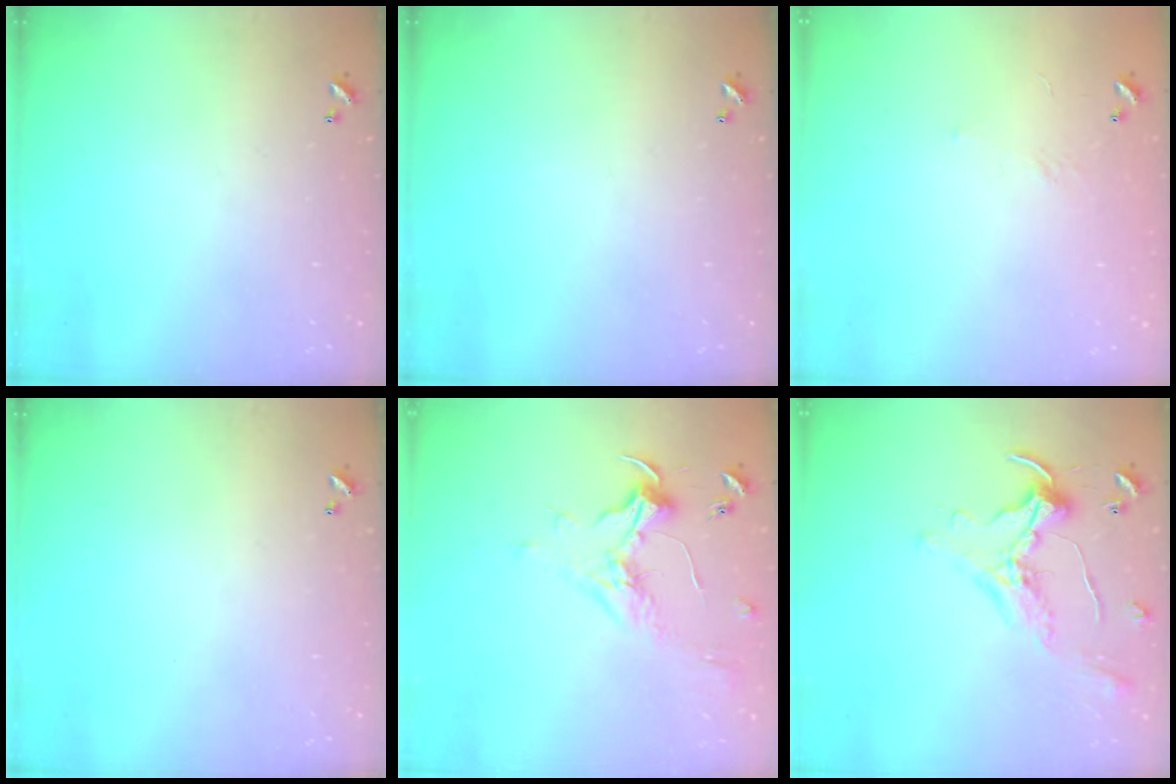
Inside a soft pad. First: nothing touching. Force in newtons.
{"total": 0.0}
{"total": 6.2, "press": 6.2, "slide": 0.8}
{"total": 0.0}
{"total": 1.9, "press": 1.7, "slide": 0.7}
{"total": 0.7, "press": 0.5, "slide": 0.4}